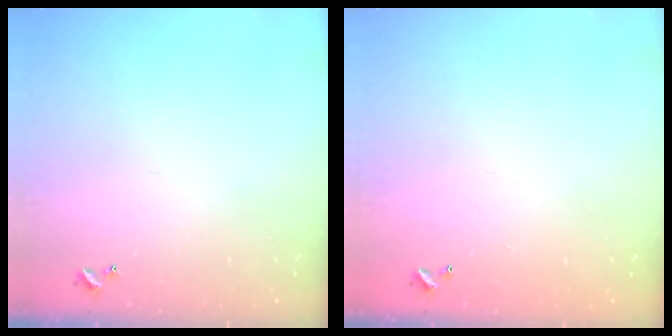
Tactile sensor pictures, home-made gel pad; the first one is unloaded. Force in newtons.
{"total": 2.9, "press": 2.9, "slide": 0.1}